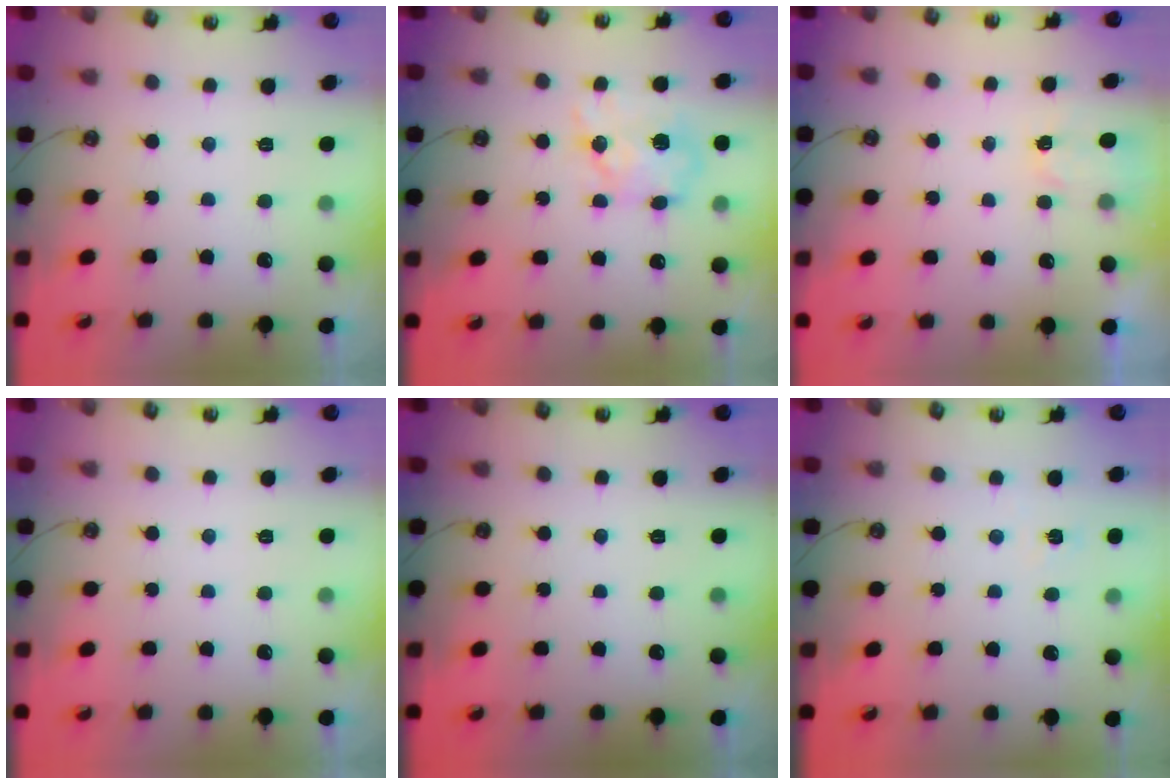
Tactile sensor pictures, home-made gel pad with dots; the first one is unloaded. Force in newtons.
{"total": 11.5, "press": 11.5, "slide": 0.1}
{"total": 2.2, "press": 2.2, "slide": 0.4}
{"total": 0.0}
{"total": 0.0}
{"total": 2.6, "press": 2.6, "slide": 0.2}